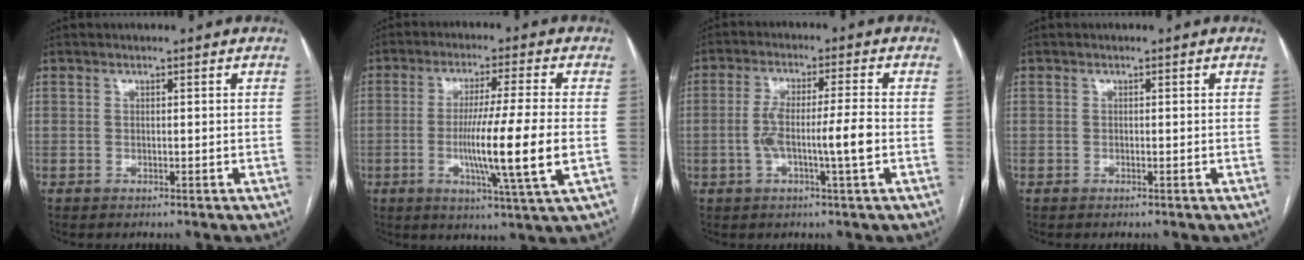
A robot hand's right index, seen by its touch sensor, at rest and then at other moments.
{"total": 12.7, "force": [-2.0, -1.1, 12.5], "torque": [-0.222, -0.023, -0.040]}
{"total": 7.7, "force": [-1.6, 0.0, 7.5], "torque": [-0.146, 0.007, -0.030]}
{"total": 0.0}